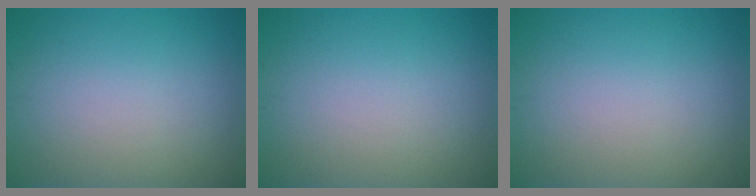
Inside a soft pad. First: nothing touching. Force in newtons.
{"total": 0.0}
{"total": 0.0}